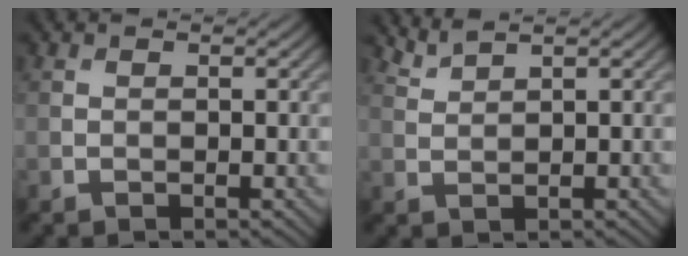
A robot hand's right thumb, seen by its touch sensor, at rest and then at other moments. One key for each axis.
{"total": 2.0, "fx": 1.8, "fy": 0.2, "fz": 0.8, "tx": -0.021, "ty": 0.006, "tz": 0.045}